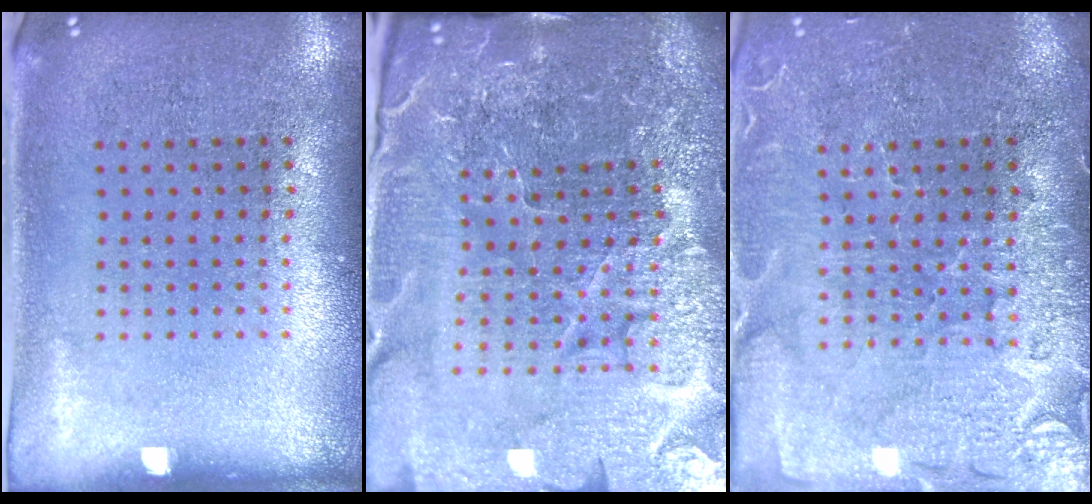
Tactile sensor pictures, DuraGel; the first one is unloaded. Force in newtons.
{"total": 6.5, "press": 5.8, "slide": 3.0}
{"total": 3.7, "press": 3.5, "slide": 1.1}